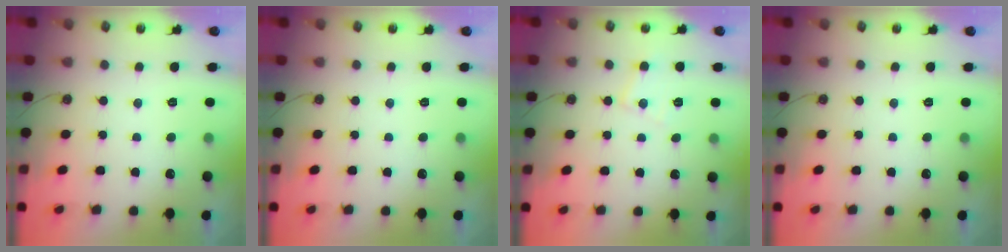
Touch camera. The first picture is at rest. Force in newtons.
{"total": 0.0}
{"total": 7.1, "press": 7.0, "slide": 0.4}
{"total": 0.0}